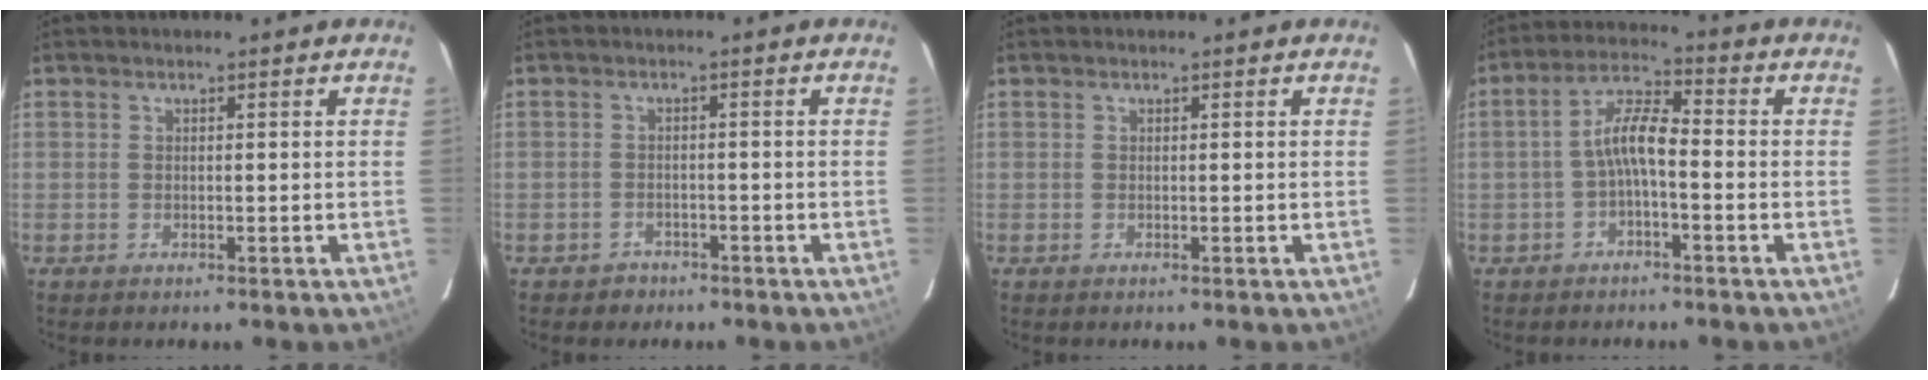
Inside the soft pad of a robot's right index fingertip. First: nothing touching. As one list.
[{"total": 2.9, "force": [-2.0, 2.2, 0.1], "torque": [-0.010, 0.009, -0.026]}, {"total": 0.0}, {"total": 5.9, "force": [-1.8, 1.5, 5.4], "torque": [-0.115, 0.018, -0.035]}]